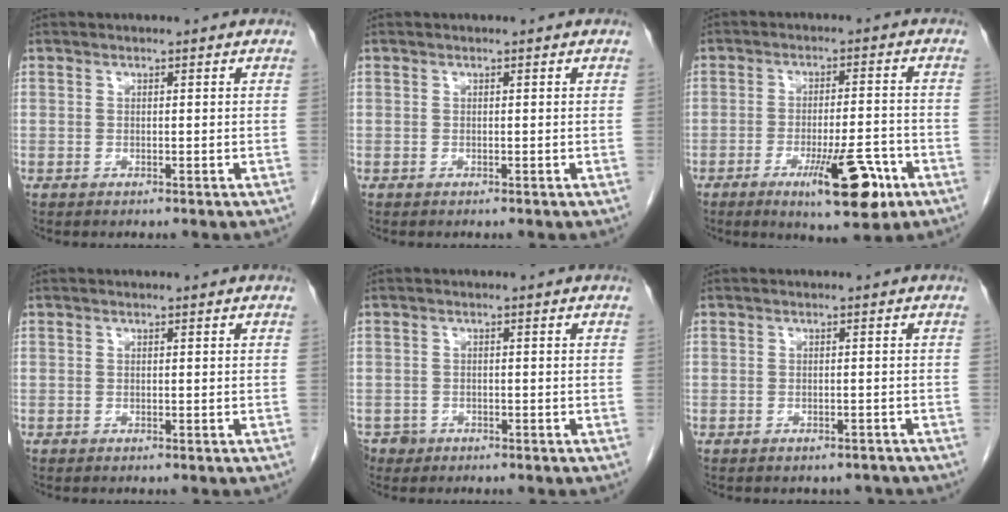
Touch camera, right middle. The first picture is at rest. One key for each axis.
{"total": 0.0}
{"total": 10.1, "fx": -5.2, "fy": 1.8, "fz": 8.5, "tx": -0.128, "ty": -0.012, "tz": -0.073}
{"total": 0.0}
{"total": 2.7, "fx": -1.9, "fy": 1.9, "fz": 0.0, "tx": 0.000, "ty": 0.005, "tz": -0.033}
{"total": 4.1, "fx": -3.6, "fy": 1.8, "fz": 0.6, "tx": -0.006, "ty": 0.008, "tz": -0.040}